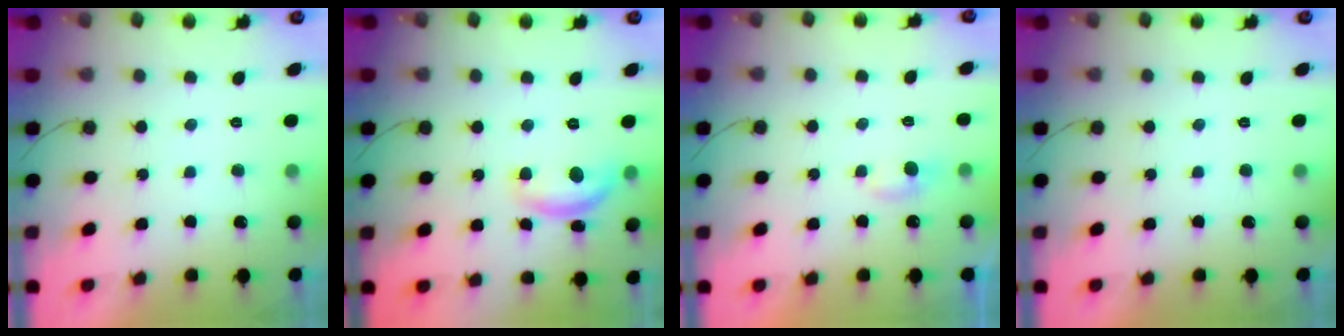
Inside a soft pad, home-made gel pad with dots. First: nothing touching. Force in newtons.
{"total": 10.6, "press": 10.6, "slide": 0.6}
{"total": 3.9, "press": 3.9, "slide": 0.5}
{"total": 0.0}